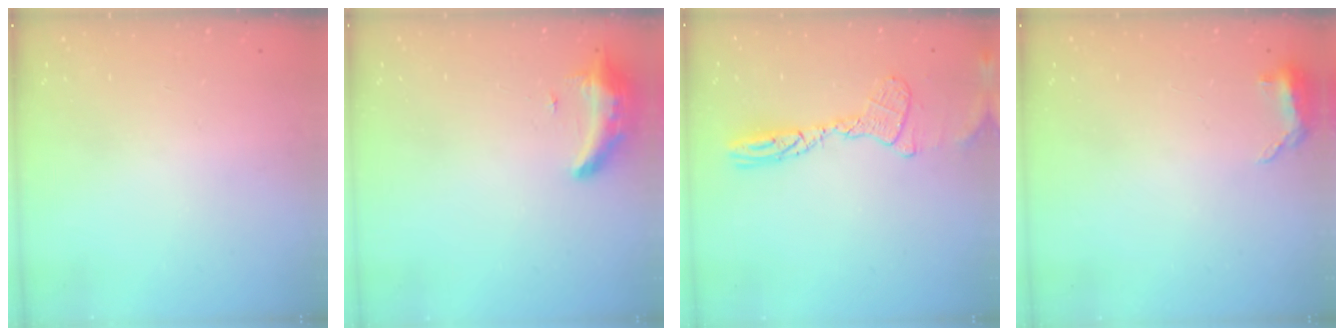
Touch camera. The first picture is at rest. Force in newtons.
{"total": 8.2, "press": 8.1, "slide": 1.6}
{"total": 12.1, "press": 12.0, "slide": 0.9}
{"total": 5.7, "press": 5.6, "slide": 1.4}